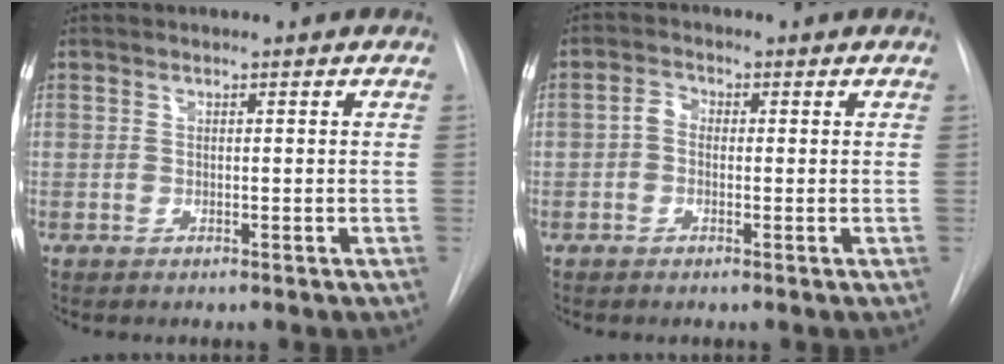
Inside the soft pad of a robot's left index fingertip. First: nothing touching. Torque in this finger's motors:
{"motor_torque": [0.39, 0.09, 0.09, 0.01]}